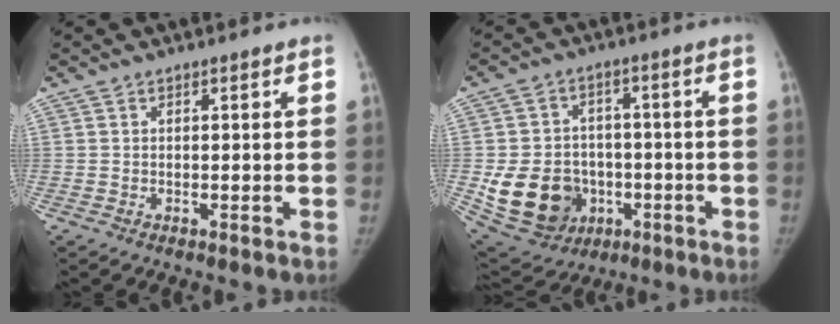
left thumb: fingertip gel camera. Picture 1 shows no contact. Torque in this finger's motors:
{"motor_torque": [1.09, 1.35, 0.49, -0.45, 0.33]}